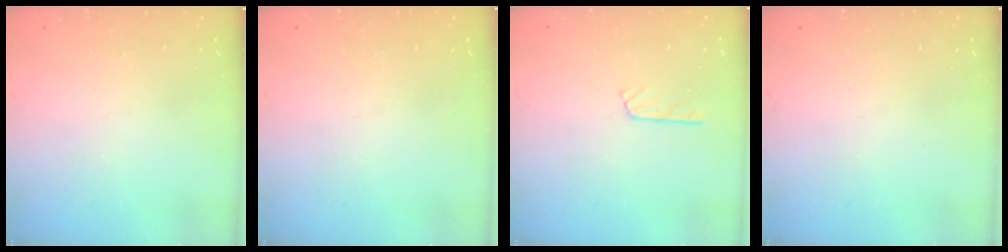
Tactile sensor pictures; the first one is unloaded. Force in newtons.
{"total": 0.0}
{"total": 3.6, "press": 3.6, "slide": 0.3}
{"total": 0.0}